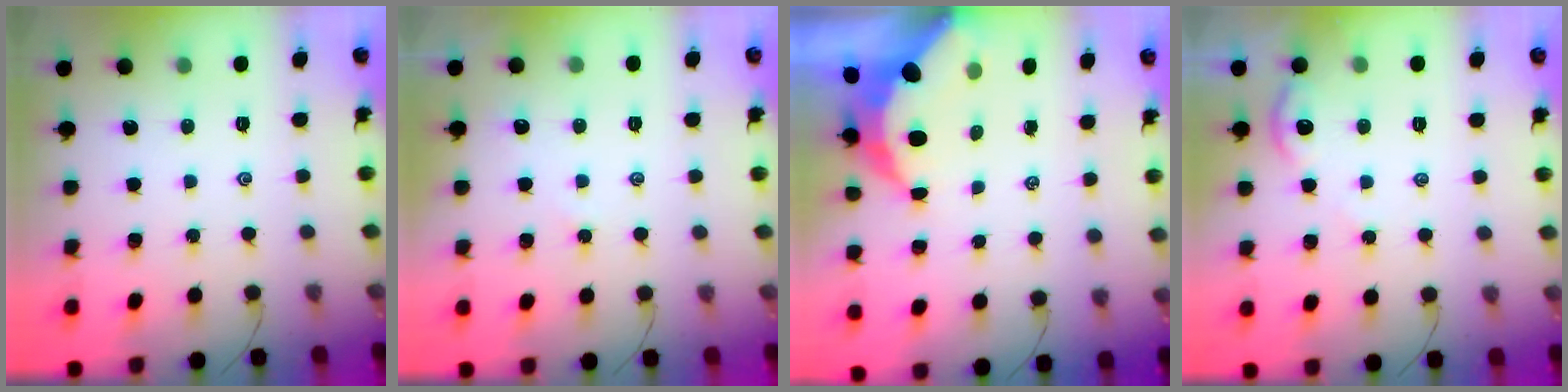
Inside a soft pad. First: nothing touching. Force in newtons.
{"total": 2.2, "press": 2.2, "slide": 0.5}
{"total": 7.7, "press": 7.6, "slide": 1.2}
{"total": 2.2, "press": 2.2, "slide": 0.4}